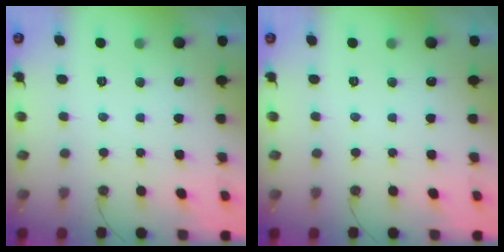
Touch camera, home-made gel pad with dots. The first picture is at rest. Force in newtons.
{"total": 0.0}